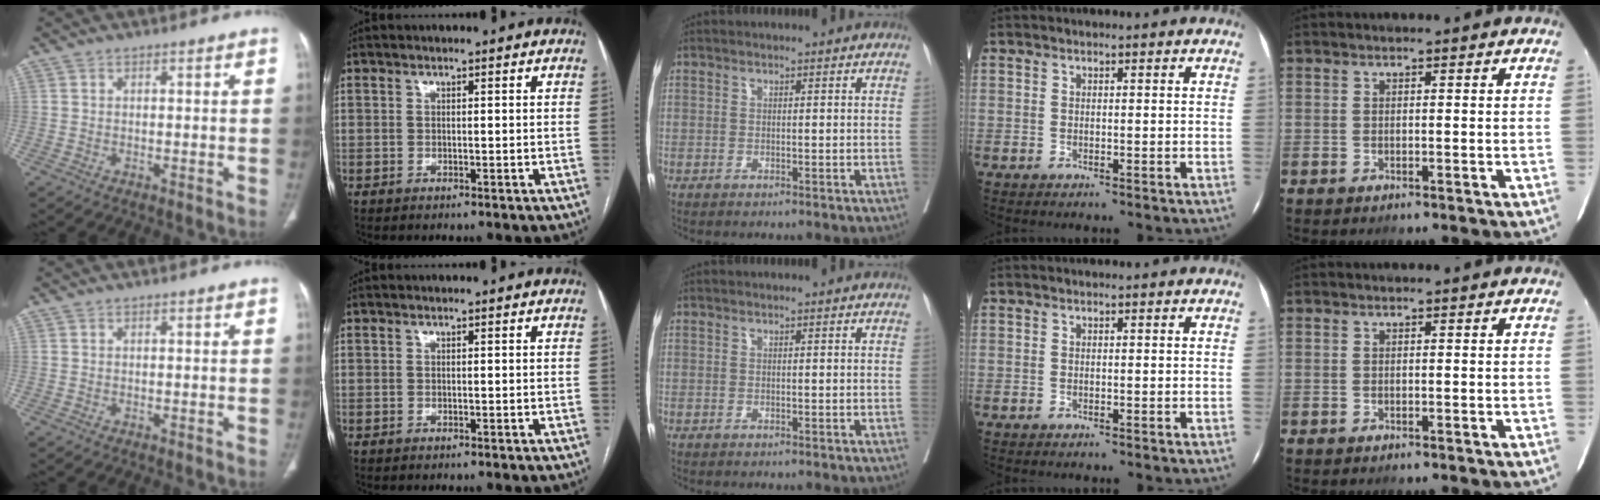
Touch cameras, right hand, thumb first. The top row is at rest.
{}